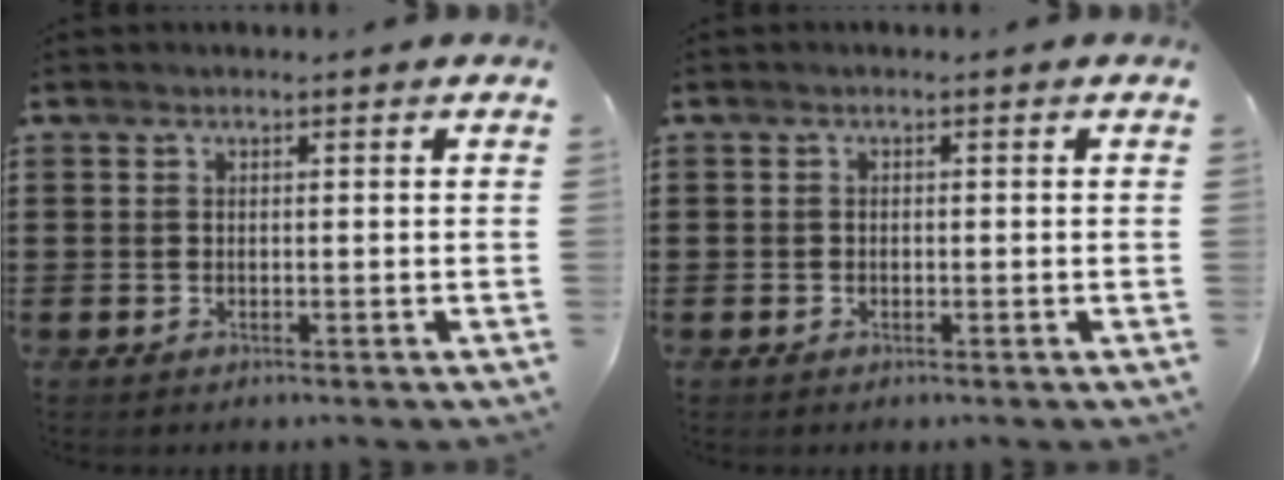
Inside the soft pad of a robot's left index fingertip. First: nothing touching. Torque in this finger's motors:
{"motor_torque": [-0.04, 0.14, -0.10, -0.01]}